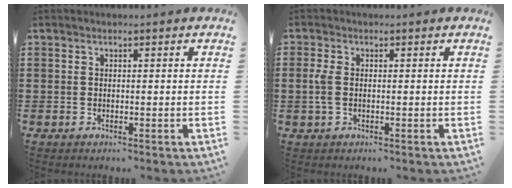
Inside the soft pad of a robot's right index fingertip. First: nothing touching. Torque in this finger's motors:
{"motor_torque": [0.45, 0.12, 0.22, 0.07]}